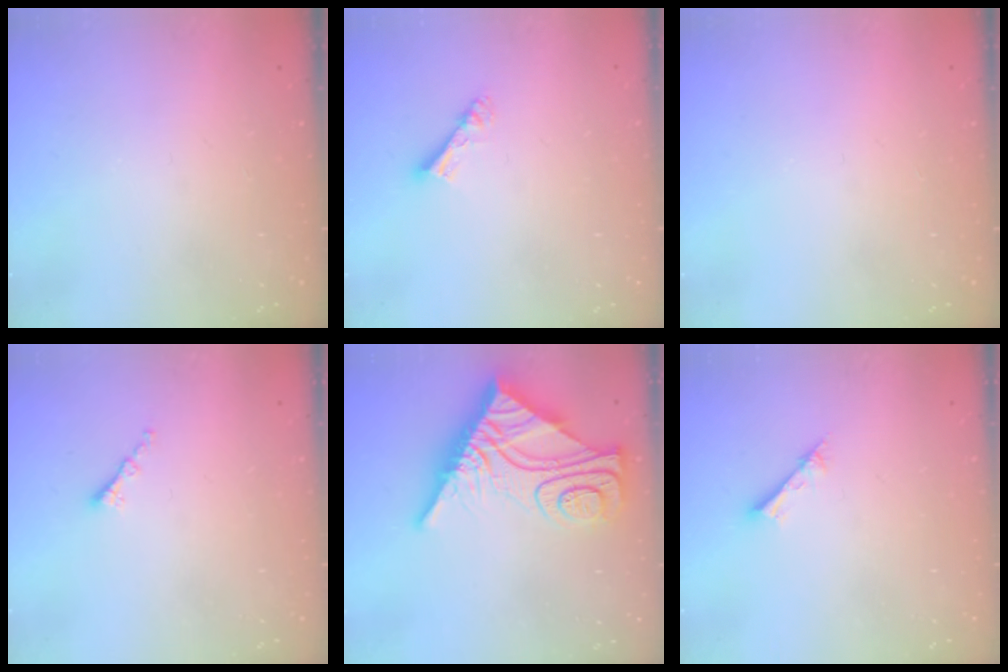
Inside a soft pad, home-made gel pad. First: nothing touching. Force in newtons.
{"total": 4.3, "press": 4.3, "slide": 0.3}
{"total": 0.0}
{"total": 0.8, "press": 0.8, "slide": 0.2}
{"total": 18.8, "press": 18.7, "slide": 1.5}
{"total": 1.6, "press": 1.6, "slide": 0.2}